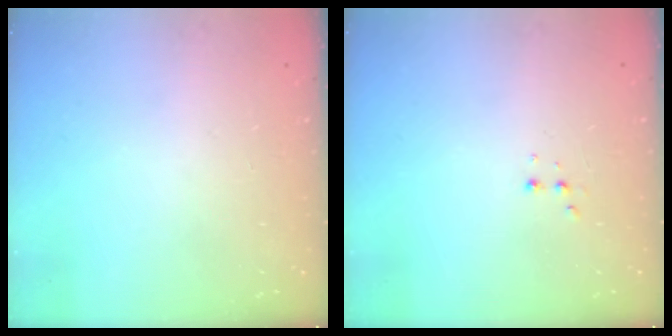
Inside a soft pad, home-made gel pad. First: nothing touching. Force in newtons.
{"total": 2.5, "press": 2.4, "slide": 0.8}